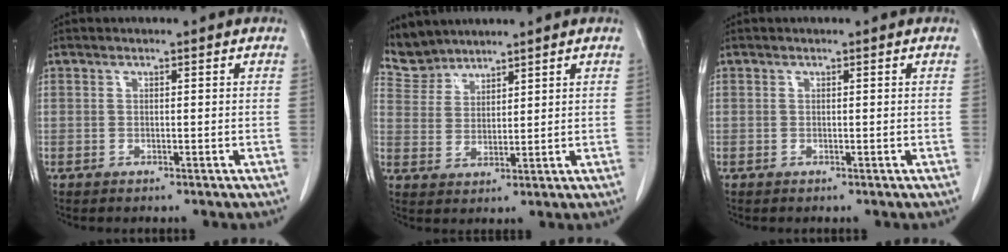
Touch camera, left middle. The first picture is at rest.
{"total": 4.8, "force": [4.7, 1.1, -0.6], "torque": [0.004, 0.010, 0.104]}
{"total": 0.0}